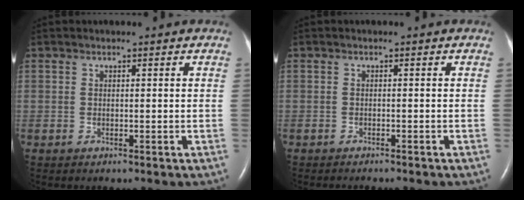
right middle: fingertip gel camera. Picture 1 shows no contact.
{"total": 2.3, "force": [-2.1, 0.4, 0.7], "torque": [-0.013, -0.004, -0.025]}